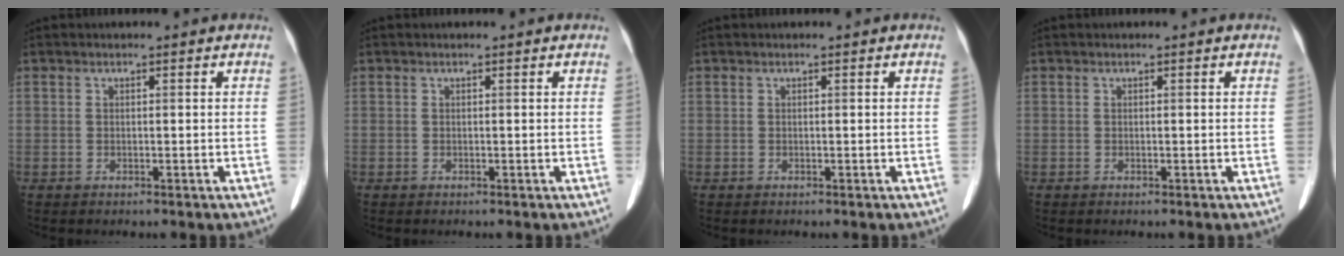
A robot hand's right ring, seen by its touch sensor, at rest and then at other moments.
{"total": 0.0}
{"total": 0.0}
{"total": 0.0}